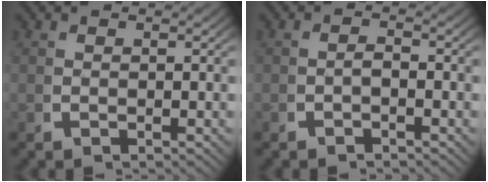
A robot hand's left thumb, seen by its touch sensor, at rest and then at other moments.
{"total": 1.2, "force": [-0.9, 0.5, 0.6], "torque": [-0.014, -0.003, -0.013]}